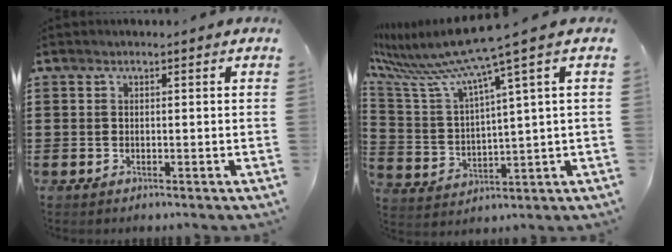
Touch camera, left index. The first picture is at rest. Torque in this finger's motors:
{"motor_torque": [1.19, -0.95, 0.67, 0.21]}